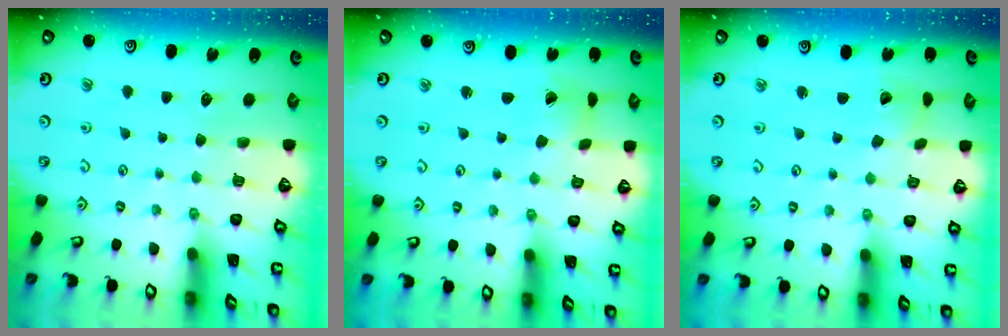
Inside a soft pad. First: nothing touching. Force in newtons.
{"total": 1.1, "press": 1.1, "slide": 0.2}
{"total": 2.8, "press": 2.8, "slide": 0.4}